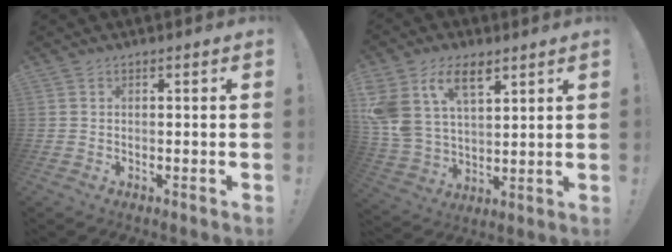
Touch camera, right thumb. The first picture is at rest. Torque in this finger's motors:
{"motor_torque": [1.45, 3.55, 0.88, -0.30, 0.17]}